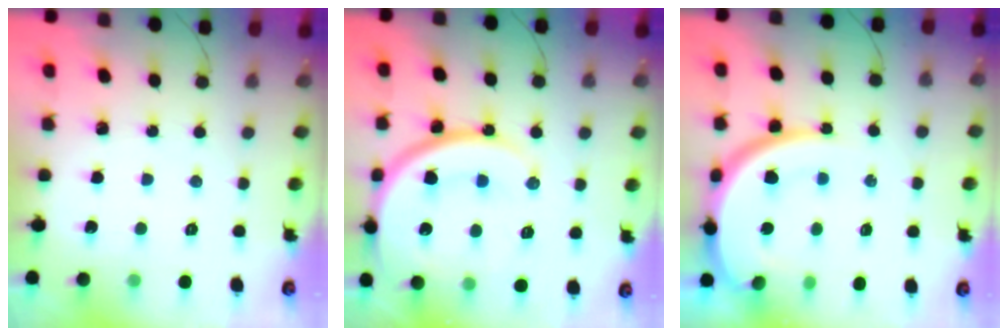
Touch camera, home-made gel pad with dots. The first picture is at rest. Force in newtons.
{"total": 20.0, "press": 19.9, "slide": 1.8}
{"total": 13.4, "press": 13.3, "slide": 1.4}